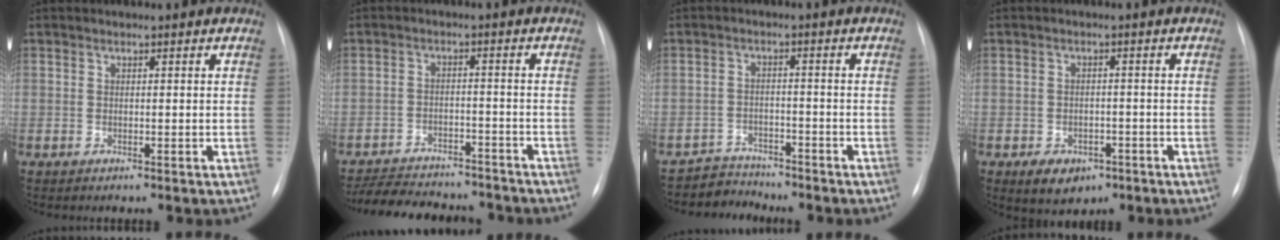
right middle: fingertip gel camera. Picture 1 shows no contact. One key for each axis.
{"total": 14.9, "fx": -13.6, "fy": 4.1, "fz": 4.8, "tx": -0.095, "ty": 0.005, "tz": -0.190}
{"total": 4.2, "fx": -3.8, "fy": 1.1, "fz": -1.4, "tx": 0.028, "ty": 0.002, "tz": -0.066}
{"total": 5.6, "fx": -3.0, "fy": 3.8, "fz": 2.7, "tx": -0.040, "ty": 0.003, "tz": -0.034}